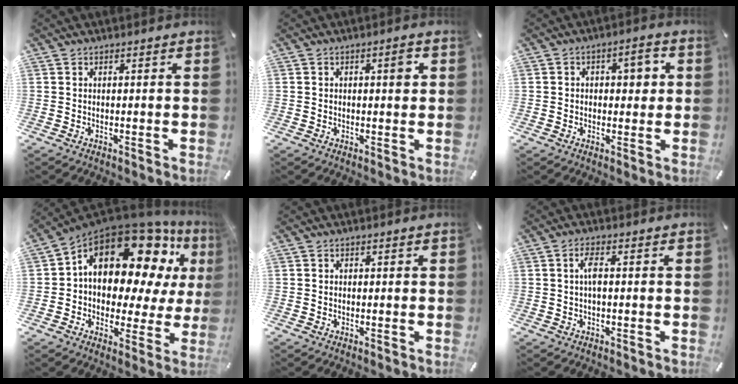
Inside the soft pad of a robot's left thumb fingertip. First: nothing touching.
{"total": 3.0, "force": [0.6, 1.4, 2.6], "torque": [-0.028, 0.000, 0.003]}
{"total": 4.5, "force": [-0.2, 3.2, 3.1], "torque": [-0.040, 0.005, -0.014]}
{"total": 17.9, "force": [9.0, 10.6, 11.3], "torque": [-0.183, -0.071, 0.148]}
{"total": 0.6, "force": [-0.1, 0.6, 0.2], "torque": [-0.002, 0.005, -0.003]}
{"total": 3.1, "force": [0.0, 1.0, 3.0], "torque": [-0.065, 0.003, -0.004]}